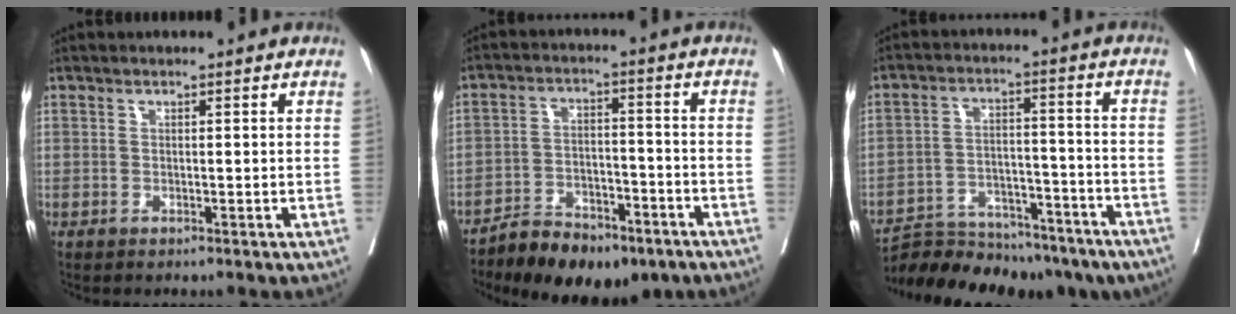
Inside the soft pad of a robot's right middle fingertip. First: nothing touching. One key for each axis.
{"total": 12.3, "fx": -9.2, "fy": 4.9, "fz": 6.5, "tx": -0.093, "ty": 0.005, "tz": -0.147}
{"total": 18.7, "fx": -16.3, "fy": 6.5, "fz": 6.5, "tx": -0.112, "ty": 0.017, "tz": -0.233}